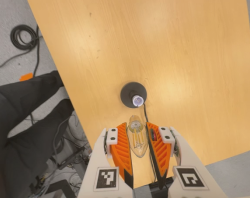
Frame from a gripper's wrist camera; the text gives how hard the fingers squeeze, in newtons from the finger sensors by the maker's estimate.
{"total": 13.6, "left": 14.0, "right": 13.2}